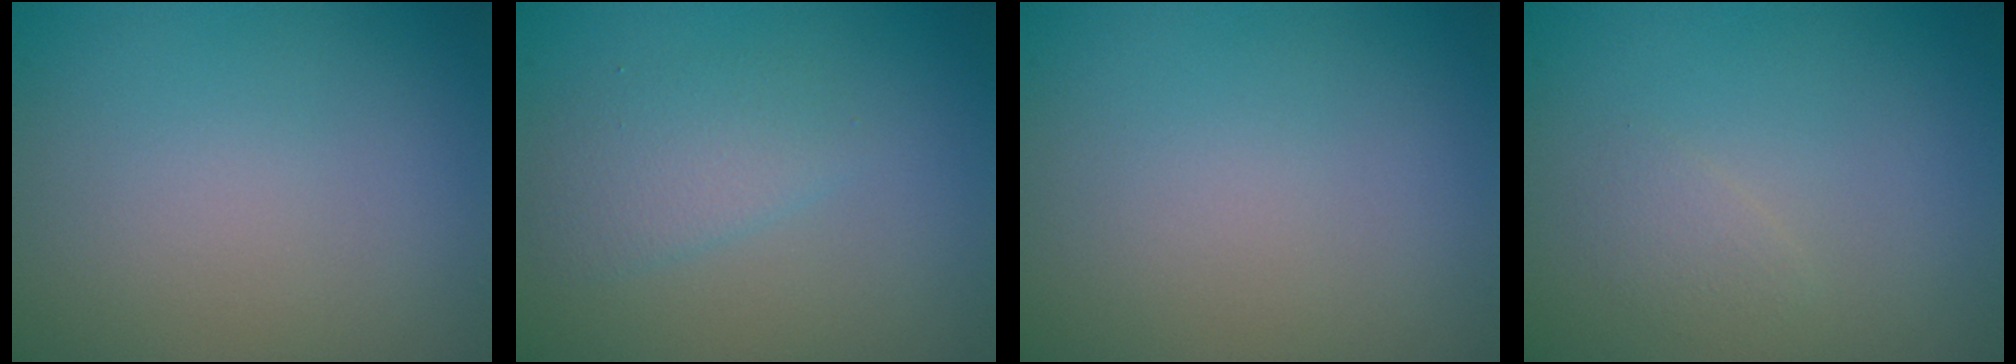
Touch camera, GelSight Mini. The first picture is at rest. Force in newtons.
{"total": 2.1, "press": 2.1, "slide": 0.1}
{"total": 0.0}
{"total": 0.9, "press": 0.9, "slide": 0.0}